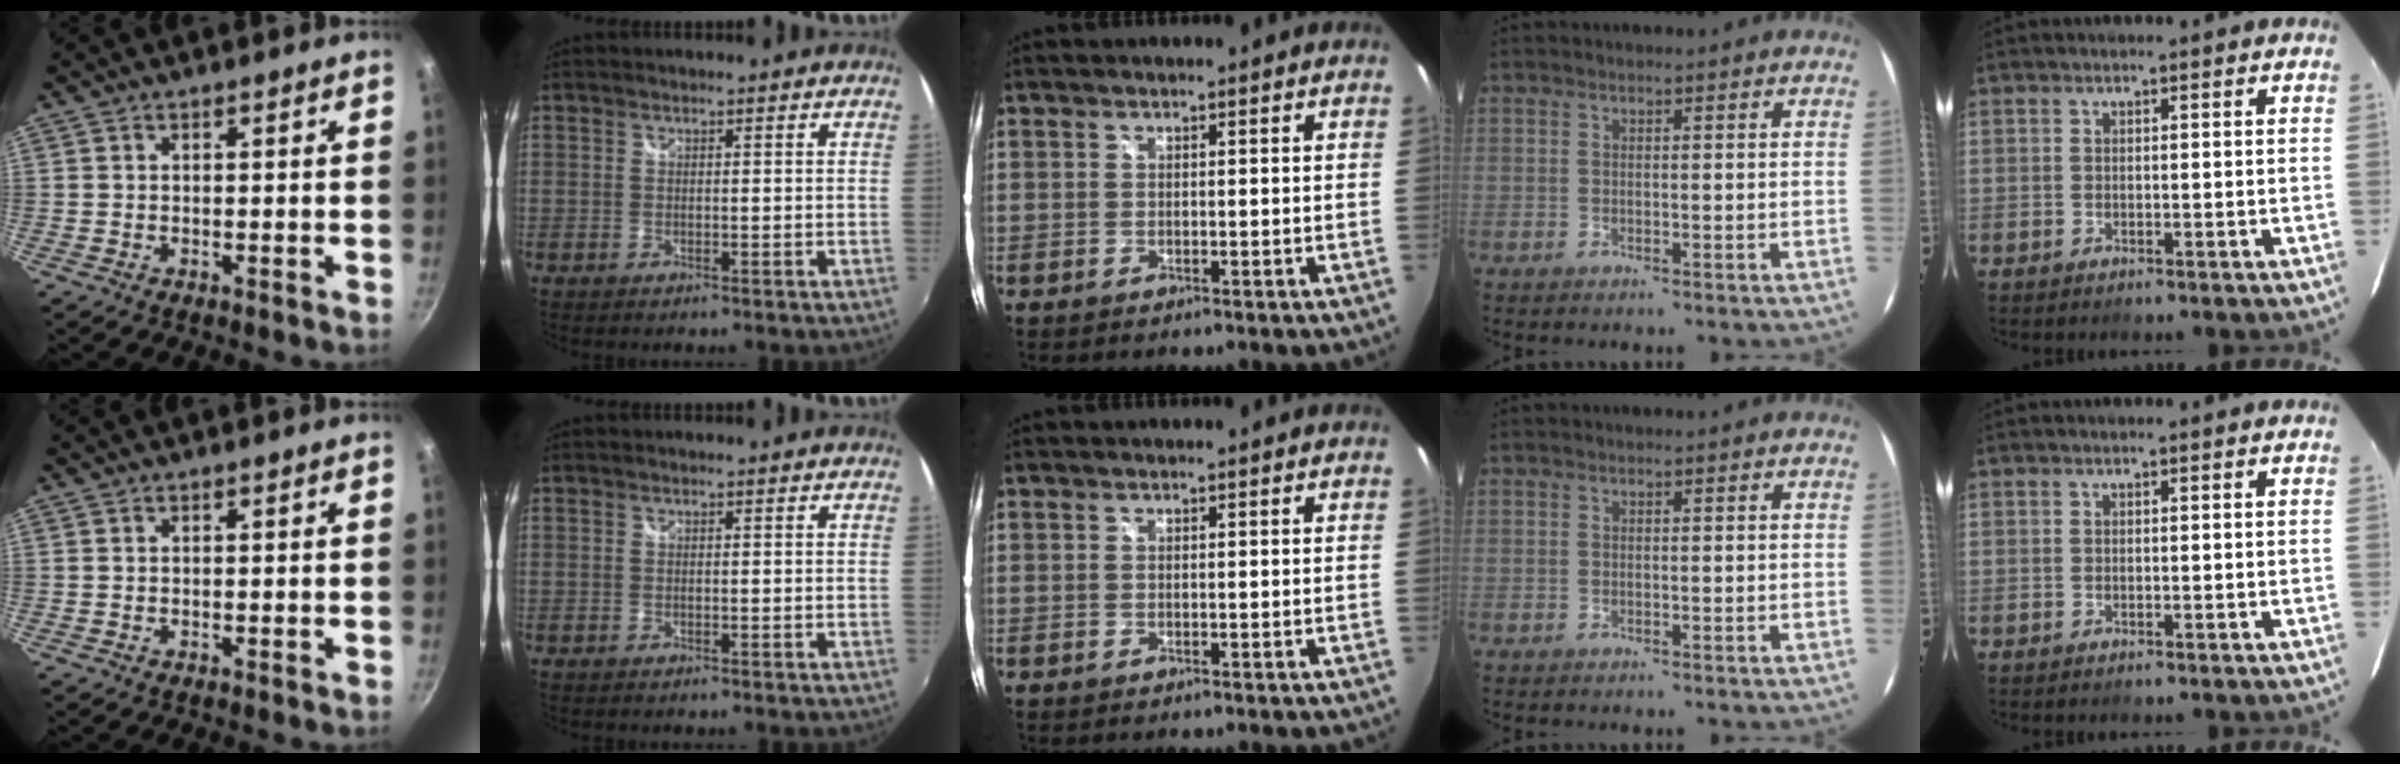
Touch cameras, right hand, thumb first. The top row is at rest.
{}